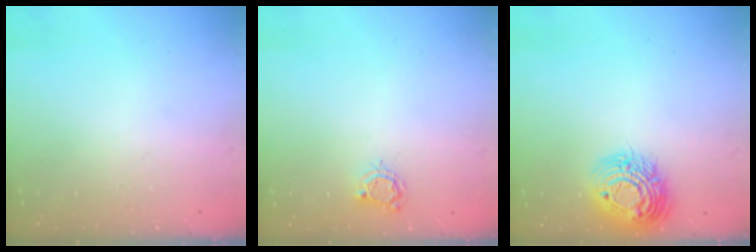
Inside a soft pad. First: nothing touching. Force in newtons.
{"total": 5.1, "press": 5.1, "slide": 0.2}
{"total": 15.5, "press": 15.4, "slide": 1.2}